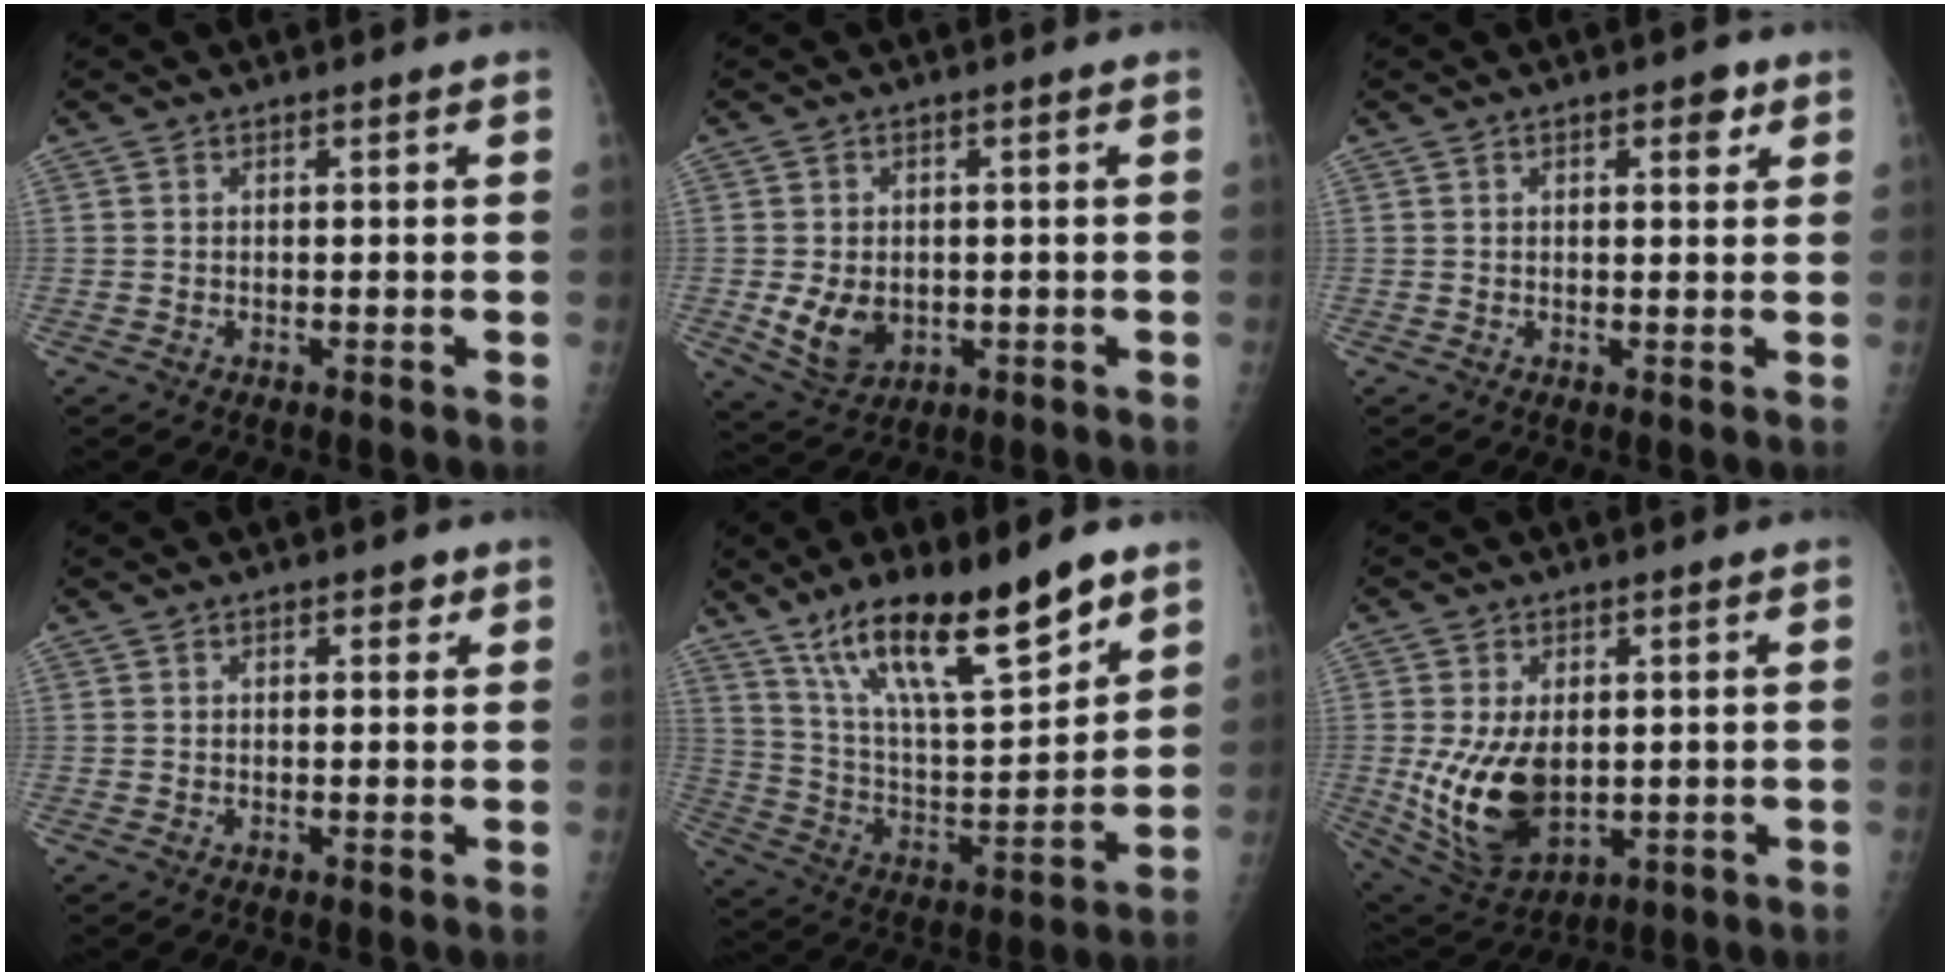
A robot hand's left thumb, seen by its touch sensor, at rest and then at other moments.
{"total": 6.9, "force": [-0.9, 5.1, 4.5], "torque": [-0.066, -0.006, 0.000]}
{"total": 2.9, "force": [1.4, 1.2, 2.1], "torque": [-0.019, -0.003, 0.017]}
{"total": 2.1, "force": [1.0, 1.1, 1.4], "torque": [-0.007, -0.001, 0.010]}
{"total": 22.6, "force": [14.6, 6.3, 16.0], "torque": [-0.249, -0.056, 0.263]}
{"total": 13.4, "force": [-0.5, 8.1, 10.7], "torque": [-0.192, -0.013, 0.016]}